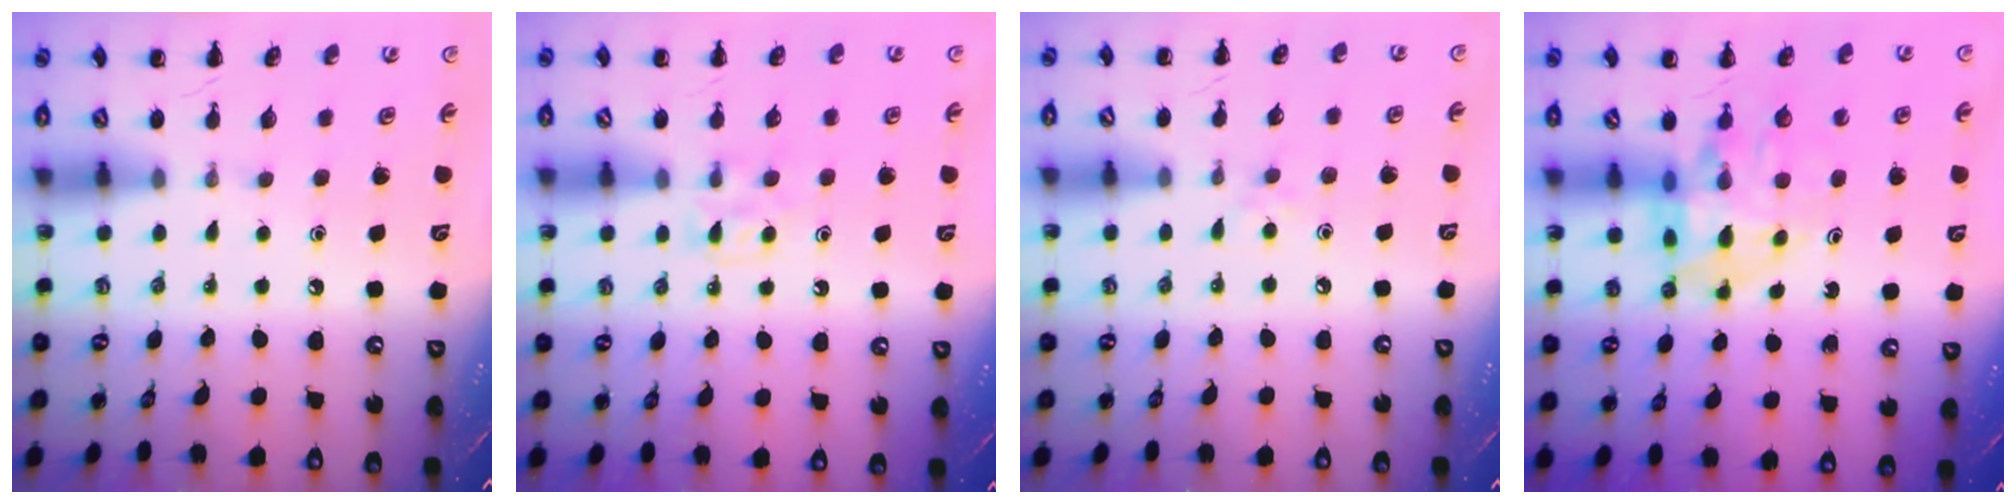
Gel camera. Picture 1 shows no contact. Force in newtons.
{"total": 3.9, "press": 3.8, "slide": 1.1}
{"total": 3.7, "press": 3.5, "slide": 1.3}
{"total": 10.2, "press": 9.8, "slide": 3.0}